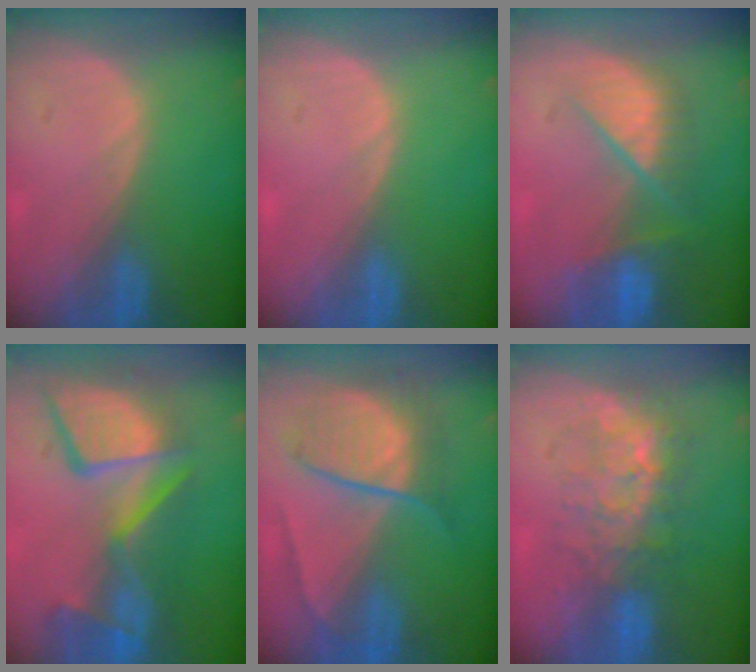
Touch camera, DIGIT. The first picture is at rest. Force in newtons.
{"total": 0.0}
{"total": 9.4, "press": 7.9, "slide": 5.0}
{"total": 13.2, "press": 11.2, "slide": 6.9}
{"total": 7.5, "press": 7.5, "slide": 0.3}
{"total": 8.0, "press": 7.6, "slide": 2.5}